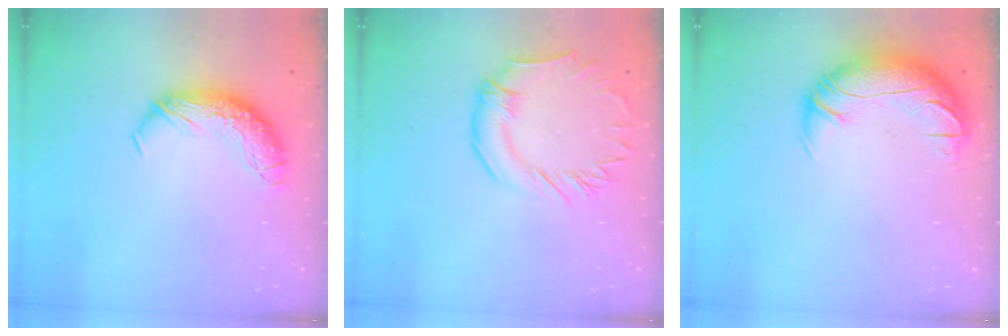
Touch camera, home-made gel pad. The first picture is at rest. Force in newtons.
{"total": 1.0, "press": 0.5, "slide": 0.8}
{"total": 3.0, "press": 1.9, "slide": 2.3}